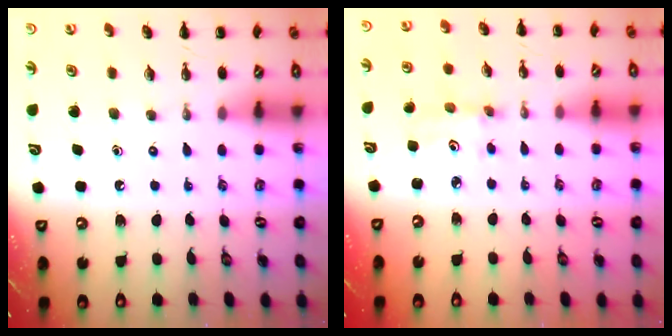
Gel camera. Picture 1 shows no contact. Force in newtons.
{"total": 2.8, "press": 2.8, "slide": 0.4}